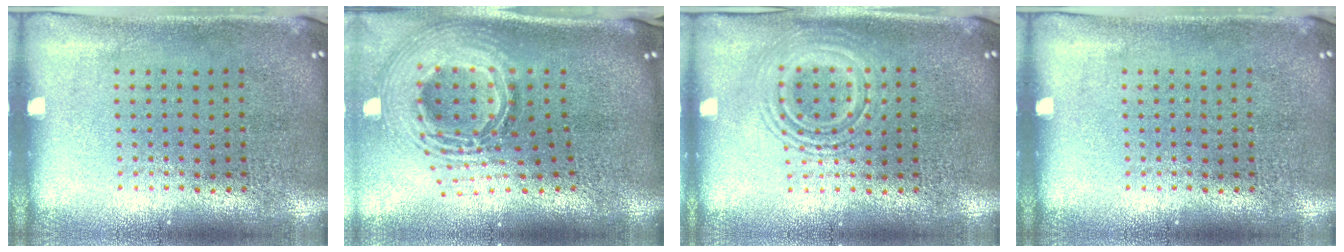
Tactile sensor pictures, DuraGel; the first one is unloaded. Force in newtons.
{"total": 3.0, "press": 2.0, "slide": 2.2}
{"total": 2.8, "press": 2.7, "slide": 0.5}
{"total": 0.0}